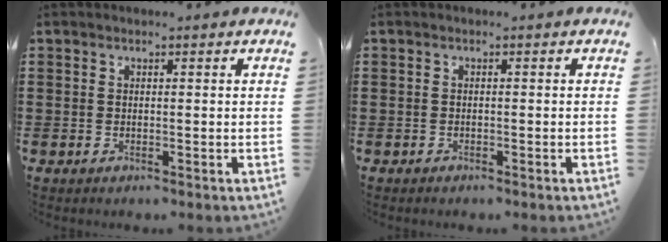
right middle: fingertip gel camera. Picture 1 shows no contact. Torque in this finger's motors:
{"motor_torque": [-0.40, 0.44, -0.03, -0.01]}